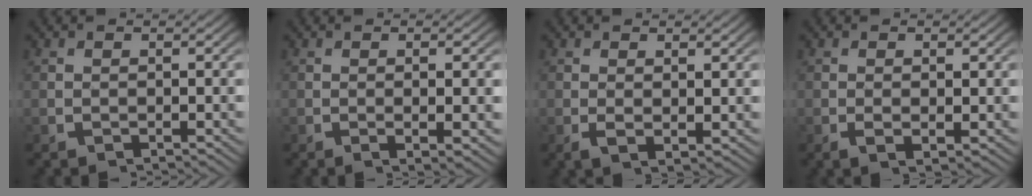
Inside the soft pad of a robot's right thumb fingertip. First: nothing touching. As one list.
[{"total": 2.2, "force": [0.1, 0.3, 2.1], "torque": [-0.033, 0.000, 0.001]}, {"total": 1.5, "force": [0.5, 0.5, 1.3], "torque": [-0.028, -0.010, 0.016]}, {"total": 1.3, "force": [0.2, 0.5, 1.2], "torque": [-0.024, -0.005, 0.006]}]